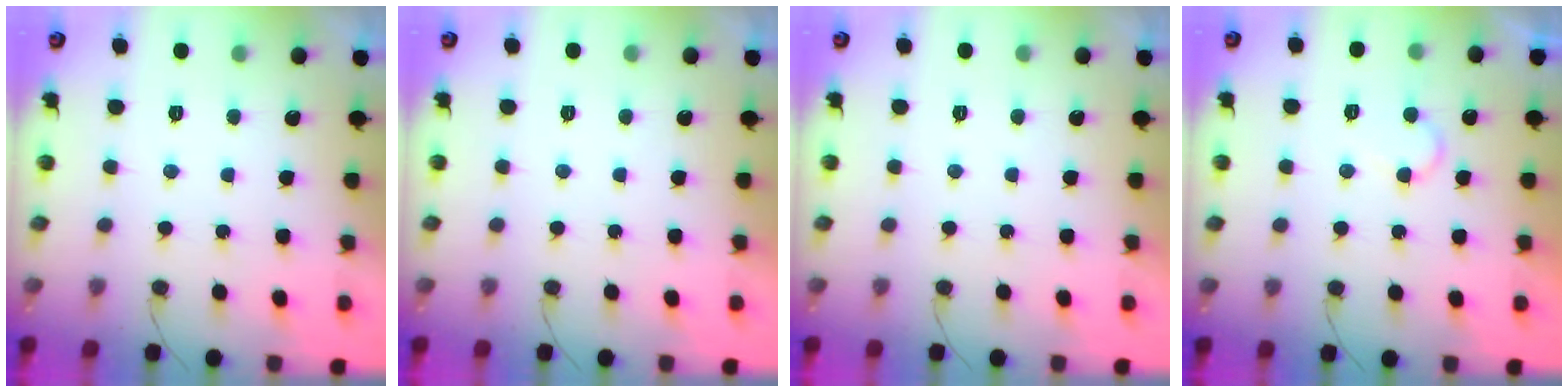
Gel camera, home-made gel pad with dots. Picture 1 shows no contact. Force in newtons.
{"total": 1.7, "press": 1.7, "slide": 0.1}
{"total": 1.7, "press": 1.7, "slide": 0.1}
{"total": 7.3, "press": 7.3, "slide": 0.6}